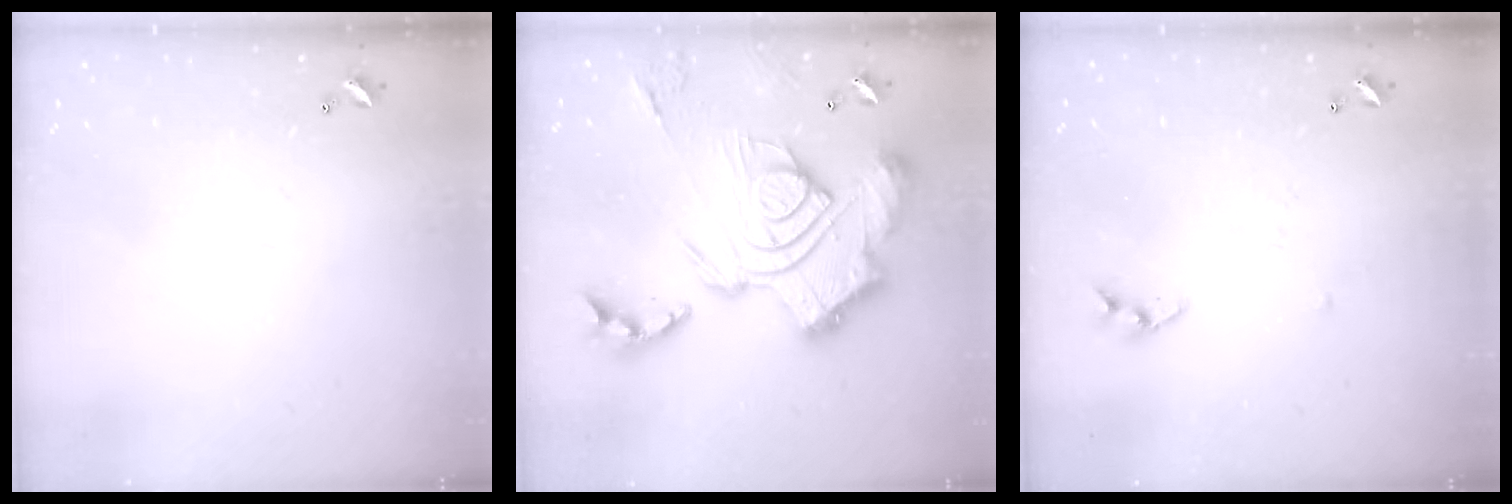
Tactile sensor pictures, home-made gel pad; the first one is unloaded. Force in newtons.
{"total": 4.2, "press": 3.4, "slide": 2.5}
{"total": 4.7, "press": 4.7, "slide": 0.4}